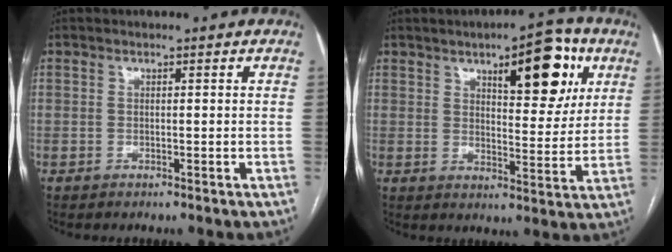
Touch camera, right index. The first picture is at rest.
{"total": 12.2, "force": [5.8, 3.9, 10.0], "torque": [-0.131, 0.011, 0.080]}